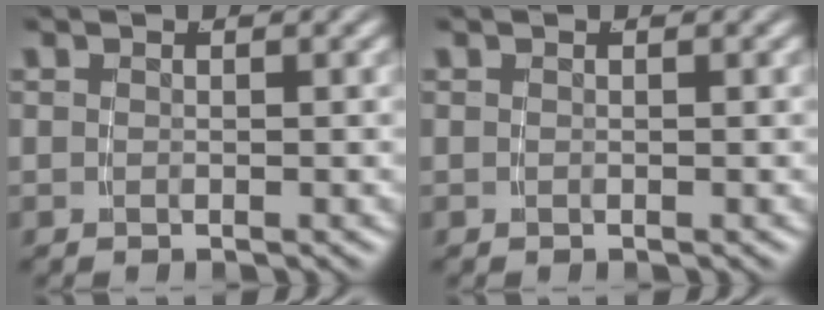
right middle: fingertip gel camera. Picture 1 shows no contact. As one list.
[{"total": 0.0}]